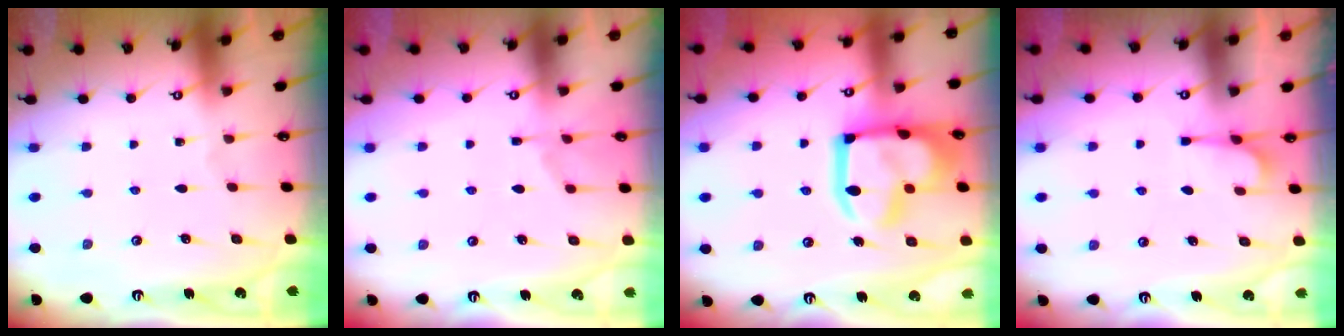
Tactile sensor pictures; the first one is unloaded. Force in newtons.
{"total": 6.9, "press": 6.7, "slide": 1.5}
{"total": 15.7, "press": 15.6, "slide": 2.0}
{"total": 6.3, "press": 6.2, "slide": 1.1}